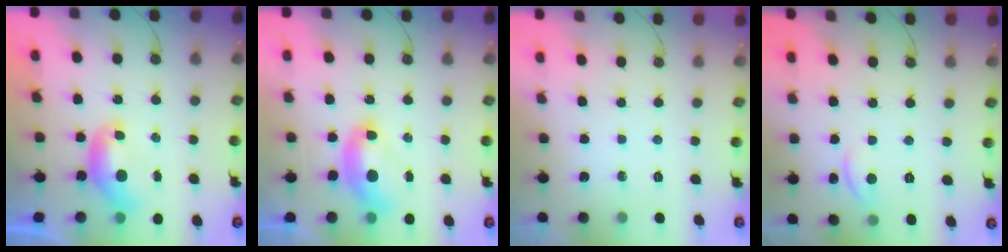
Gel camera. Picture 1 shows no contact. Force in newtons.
{"total": 2.6, "press": 2.6, "slide": 0.6}
{"total": 0.0}
{"total": 0.5, "press": 0.0, "slide": 0.5}